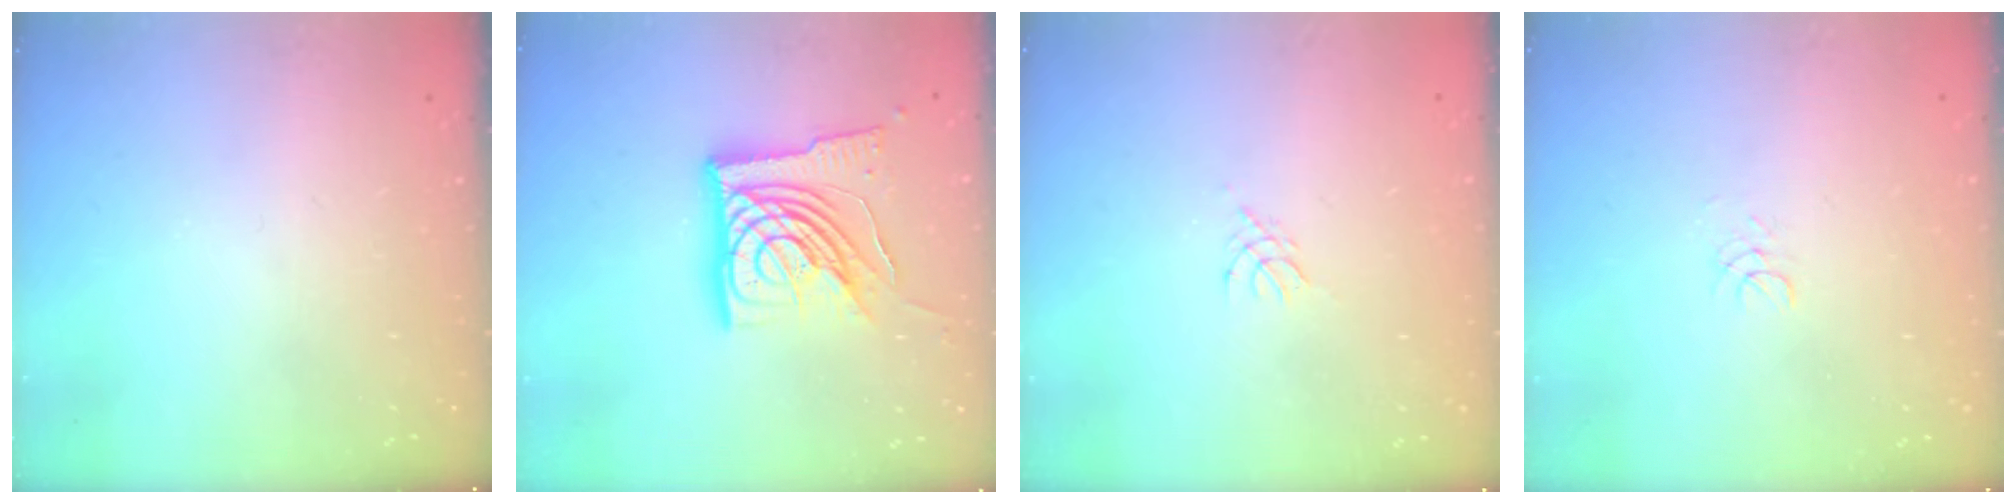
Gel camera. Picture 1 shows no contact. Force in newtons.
{"total": 18.0, "press": 17.9, "slide": 1.8}
{"total": 2.8, "press": 2.7, "slide": 0.6}
{"total": 1.7, "press": 1.7, "slide": 0.2}